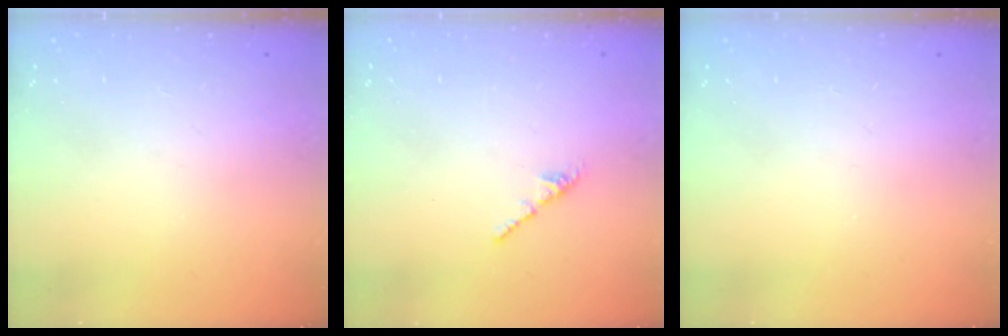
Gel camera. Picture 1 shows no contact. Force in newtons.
{"total": 2.4, "press": 2.3, "slide": 0.8}
{"total": 0.0}